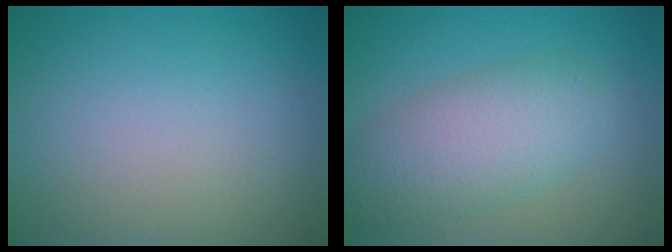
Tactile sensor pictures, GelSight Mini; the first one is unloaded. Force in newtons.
{"total": 5.5, "press": 5.5, "slide": 0.2}